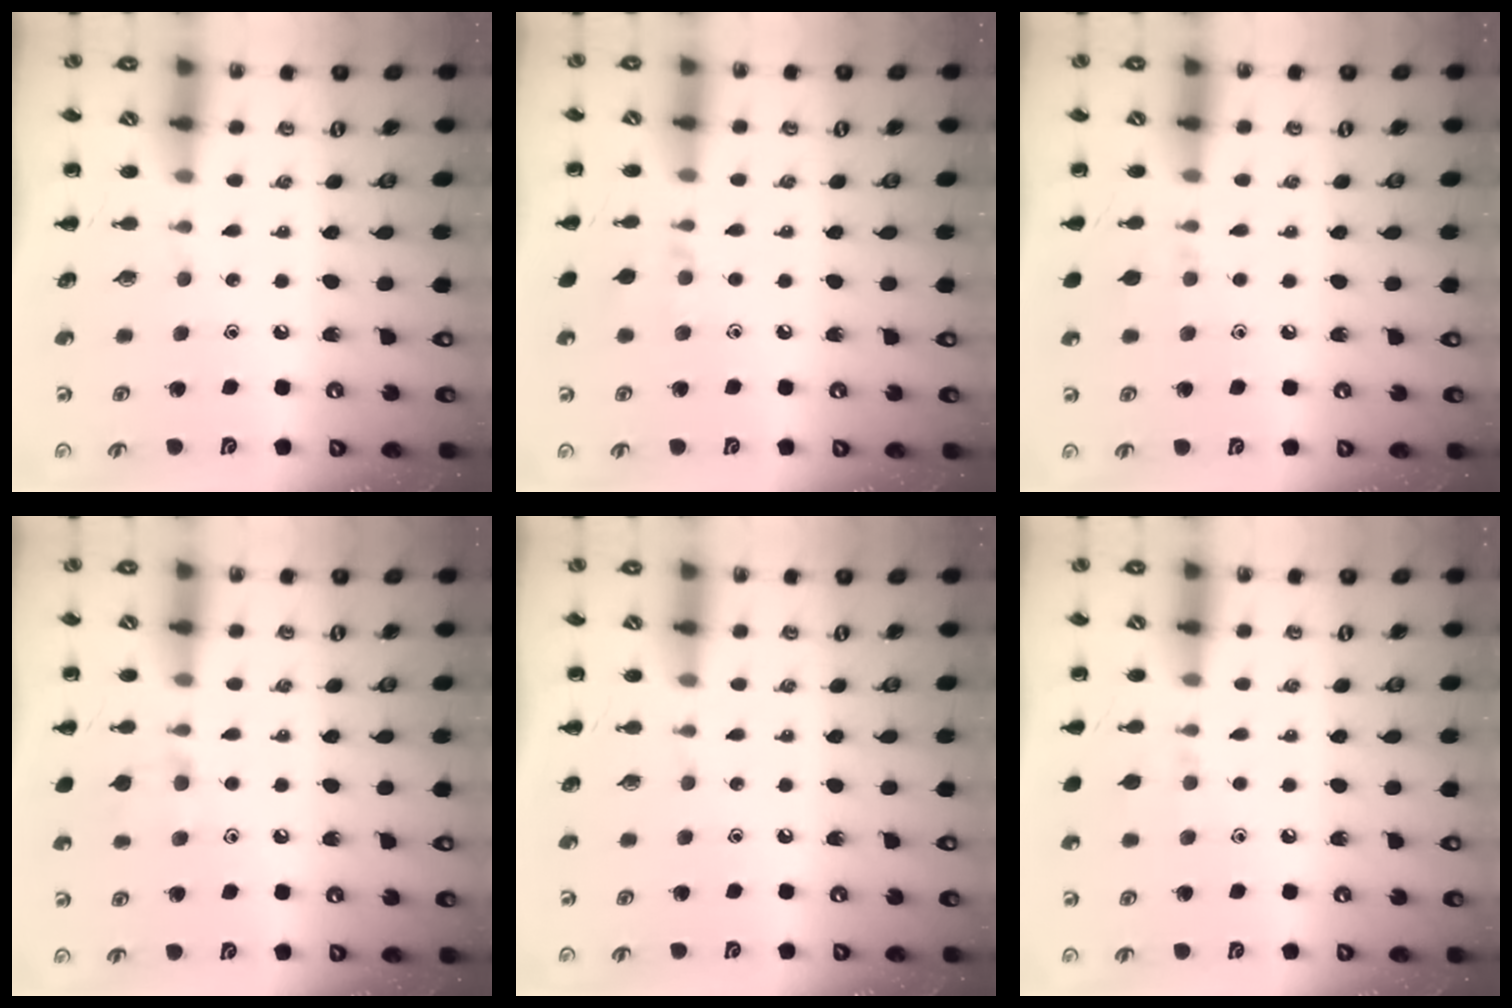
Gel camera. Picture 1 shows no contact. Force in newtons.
{"total": 4.9, "press": 4.6, "slide": 1.7}
{"total": 5.8, "press": 5.4, "slide": 2.3}
{"total": 7.8, "press": 7.5, "slide": 2.1}
{"total": 0.0}
{"total": 5.8, "press": 5.4, "slide": 2.3}